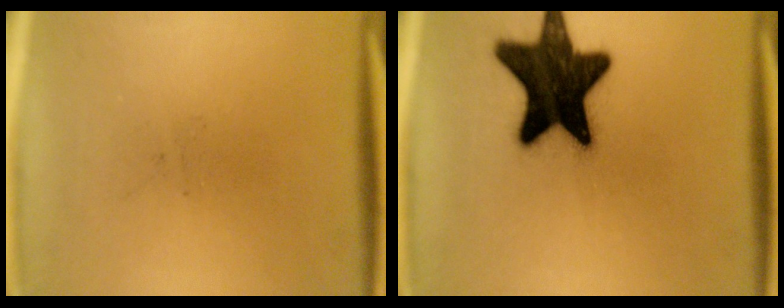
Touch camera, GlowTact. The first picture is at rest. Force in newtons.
{"total": 18.8}